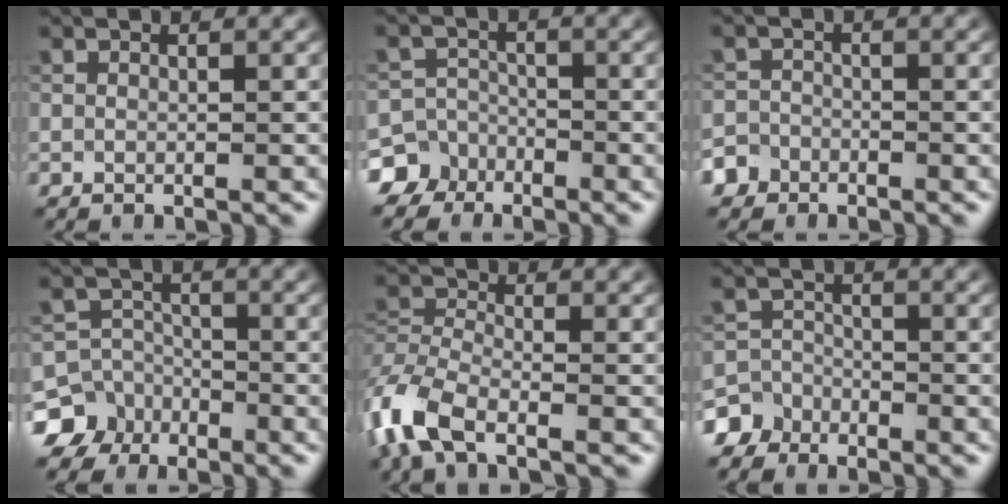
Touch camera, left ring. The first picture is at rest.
{"total": 7.0, "force": [-4.9, 5.0, 0.6], "torque": [0.007, -0.013, -0.103]}
{"total": 3.6, "force": [-2.7, 2.4, 0.1], "torque": [0.014, -0.004, -0.053]}
{"total": 8.2, "force": [-5.4, 6.0, 1.1], "torque": [-0.008, -0.021, -0.109]}
{"total": 6.4, "force": [-4.2, 2.6, 4.0], "torque": [-0.093, -0.005, -0.099]}
{"total": 4.9, "force": [-3.9, 2.9, 0.2], "torque": [0.019, -0.003, -0.075]}